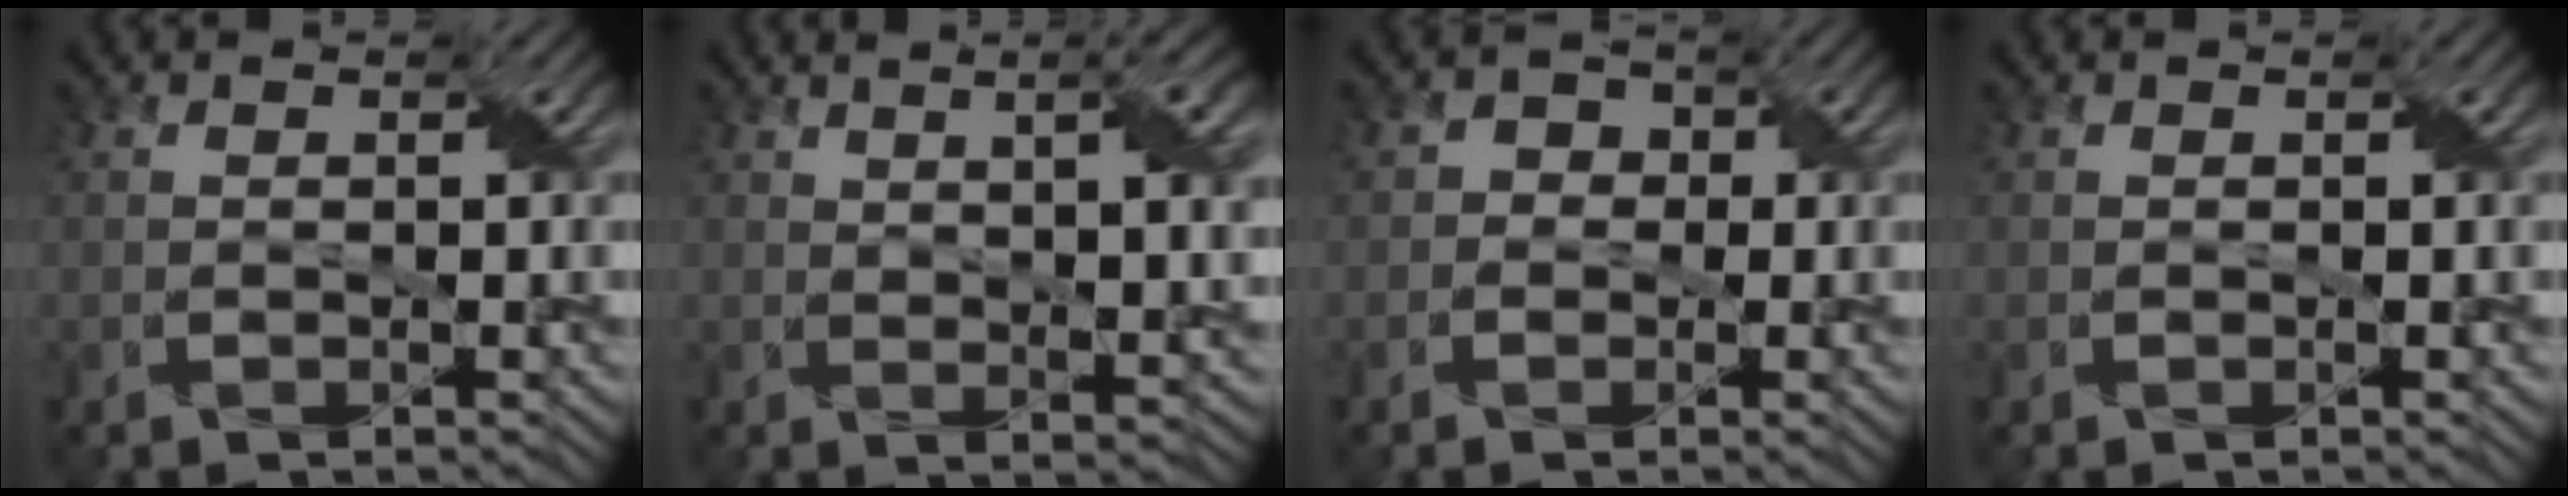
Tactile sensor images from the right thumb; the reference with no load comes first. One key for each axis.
{"total": 7.2, "fx": 2.8, "fy": 2.0, "fz": 6.2, "tx": -0.097, "ty": 0.006, "tz": 0.049}
{"total": 2.4, "fx": -0.3, "fy": 2.3, "fz": 0.5, "tx": -0.002, "ty": 0.009, "tz": -0.020}
{"total": 0.0}